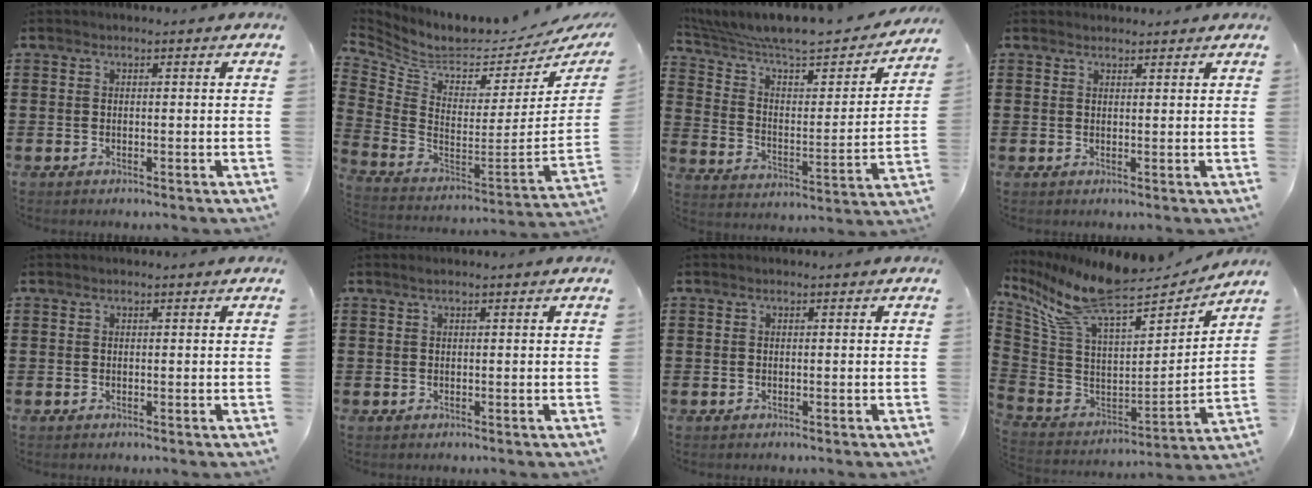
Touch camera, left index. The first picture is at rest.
{"total": 4.5, "force": [3.6, 2.0, 1.9], "torque": [-0.066, -0.052, 0.056]}
{"total": 7.5, "force": [6.6, 1.5, 3.1], "torque": [-0.096, -0.056, 0.109]}
{"total": 1.3, "force": [1.3, 0.2, 0.1], "torque": [-0.004, 0.000, 0.027]}
{"total": 0.0}
{"total": 0.6, "force": [0.4, -0.1, 0.5], "torque": [-0.009, -0.002, 0.008]}
{"total": 0.0}
{"total": 13.1, "force": [10.4, 2.6, 7.6], "torque": [-0.195, -0.076, 0.180]}